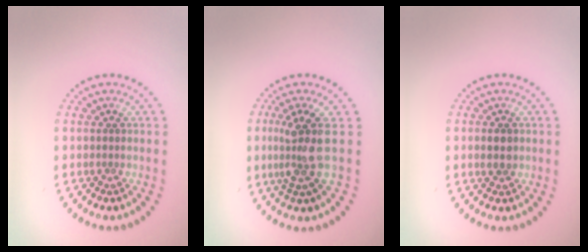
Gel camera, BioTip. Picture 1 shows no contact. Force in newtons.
{"total": 3.6, "press": 2.8, "slide": 2.3}
{"total": 1.5, "press": 1.5, "slide": 0.1}